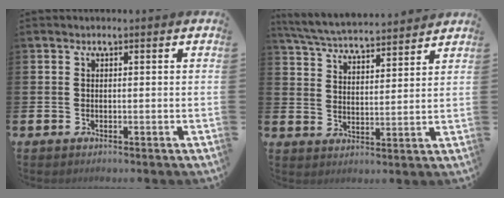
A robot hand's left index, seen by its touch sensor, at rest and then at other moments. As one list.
[{"total": 5.6, "force": [5.5, 0.3, 0.9], "torque": [-0.042, -0.039, 0.096]}]